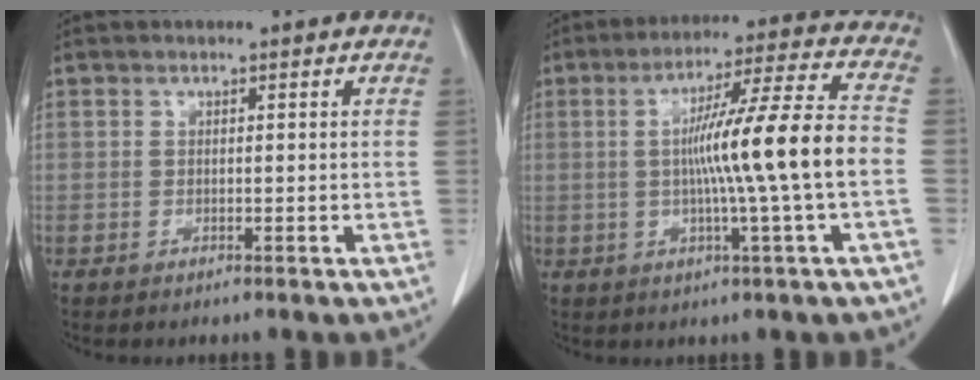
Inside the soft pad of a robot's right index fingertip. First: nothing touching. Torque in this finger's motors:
{"motor_torque": [1.57, -0.12, 0.54, 0.18]}